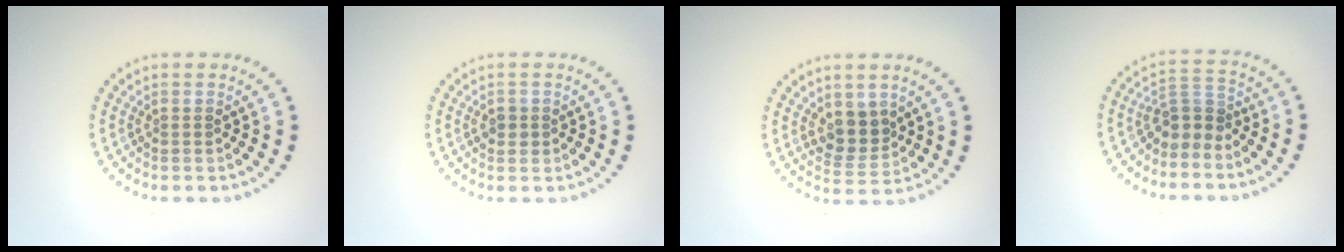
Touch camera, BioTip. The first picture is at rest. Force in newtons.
{"total": 1.2, "press": 1.2, "slide": 0.4}
{"total": 2.9, "press": 2.5, "slide": 1.3}
{"total": 2.7, "press": 2.1, "slide": 1.7}